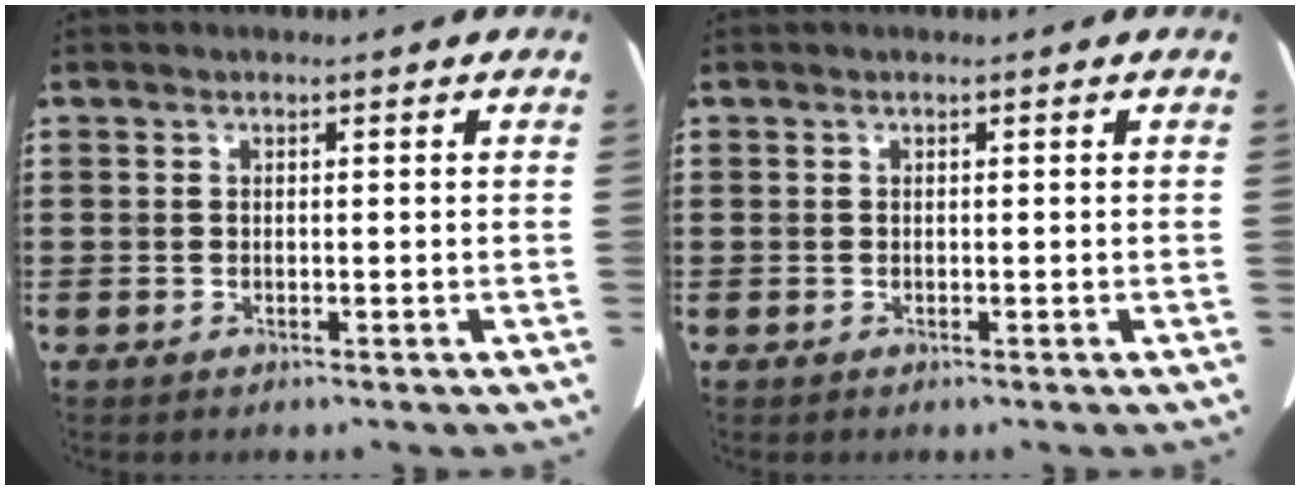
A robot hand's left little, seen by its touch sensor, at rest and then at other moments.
{"total": 0.0}